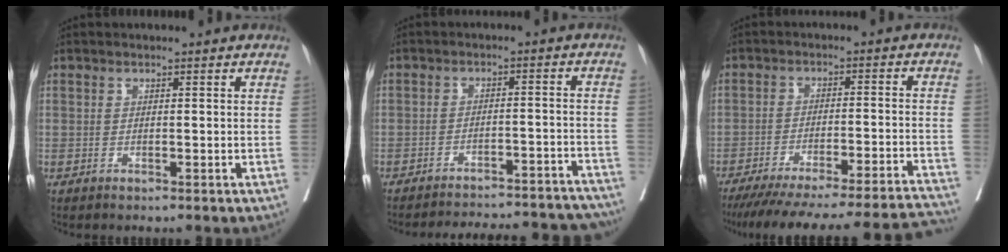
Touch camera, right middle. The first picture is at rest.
{"total": 21.5, "force": [-20.3, 4.0, 5.9], "torque": [-0.070, 0.008, -0.247]}
{"total": 28.7, "force": [-26.3, 1.5, 11.3], "torque": [-0.129, -0.033, -0.345]}